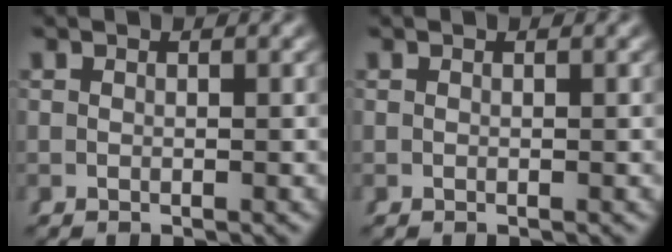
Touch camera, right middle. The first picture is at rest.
{"total": 0.0}